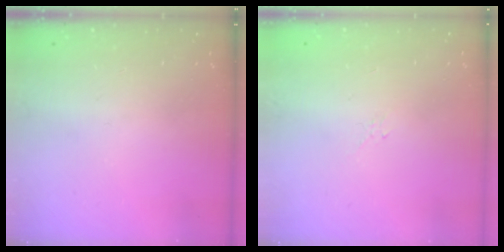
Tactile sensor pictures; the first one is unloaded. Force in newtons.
{"total": 2.1, "press": 2.0, "slide": 0.6}